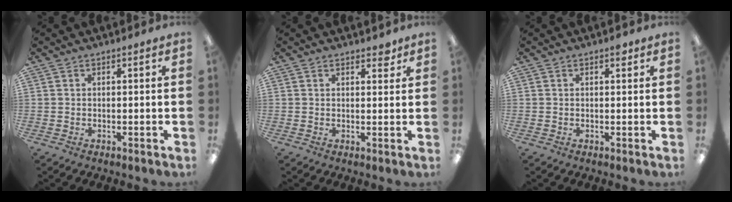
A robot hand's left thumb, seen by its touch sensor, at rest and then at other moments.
{"total": 2.3, "force": [1.8, 1.0, 1.0], "torque": [0.002, -0.009, 0.027]}
{"total": 1.3, "force": [0.8, 0.7, 0.8], "torque": [-0.002, -0.004, 0.010]}